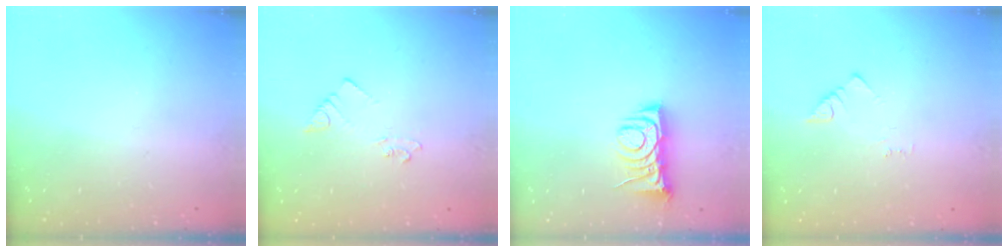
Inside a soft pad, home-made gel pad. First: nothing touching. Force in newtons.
{"total": 3.6, "press": 3.6, "slide": 0.6}
{"total": 7.1, "press": 7.0, "slide": 1.0}
{"total": 1.5, "press": 1.5, "slide": 0.3}